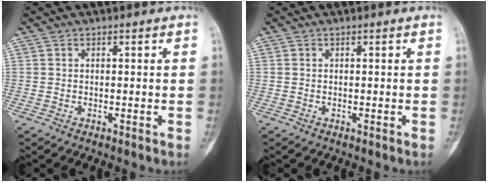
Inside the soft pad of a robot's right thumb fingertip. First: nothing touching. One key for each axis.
{"total": 0.0}